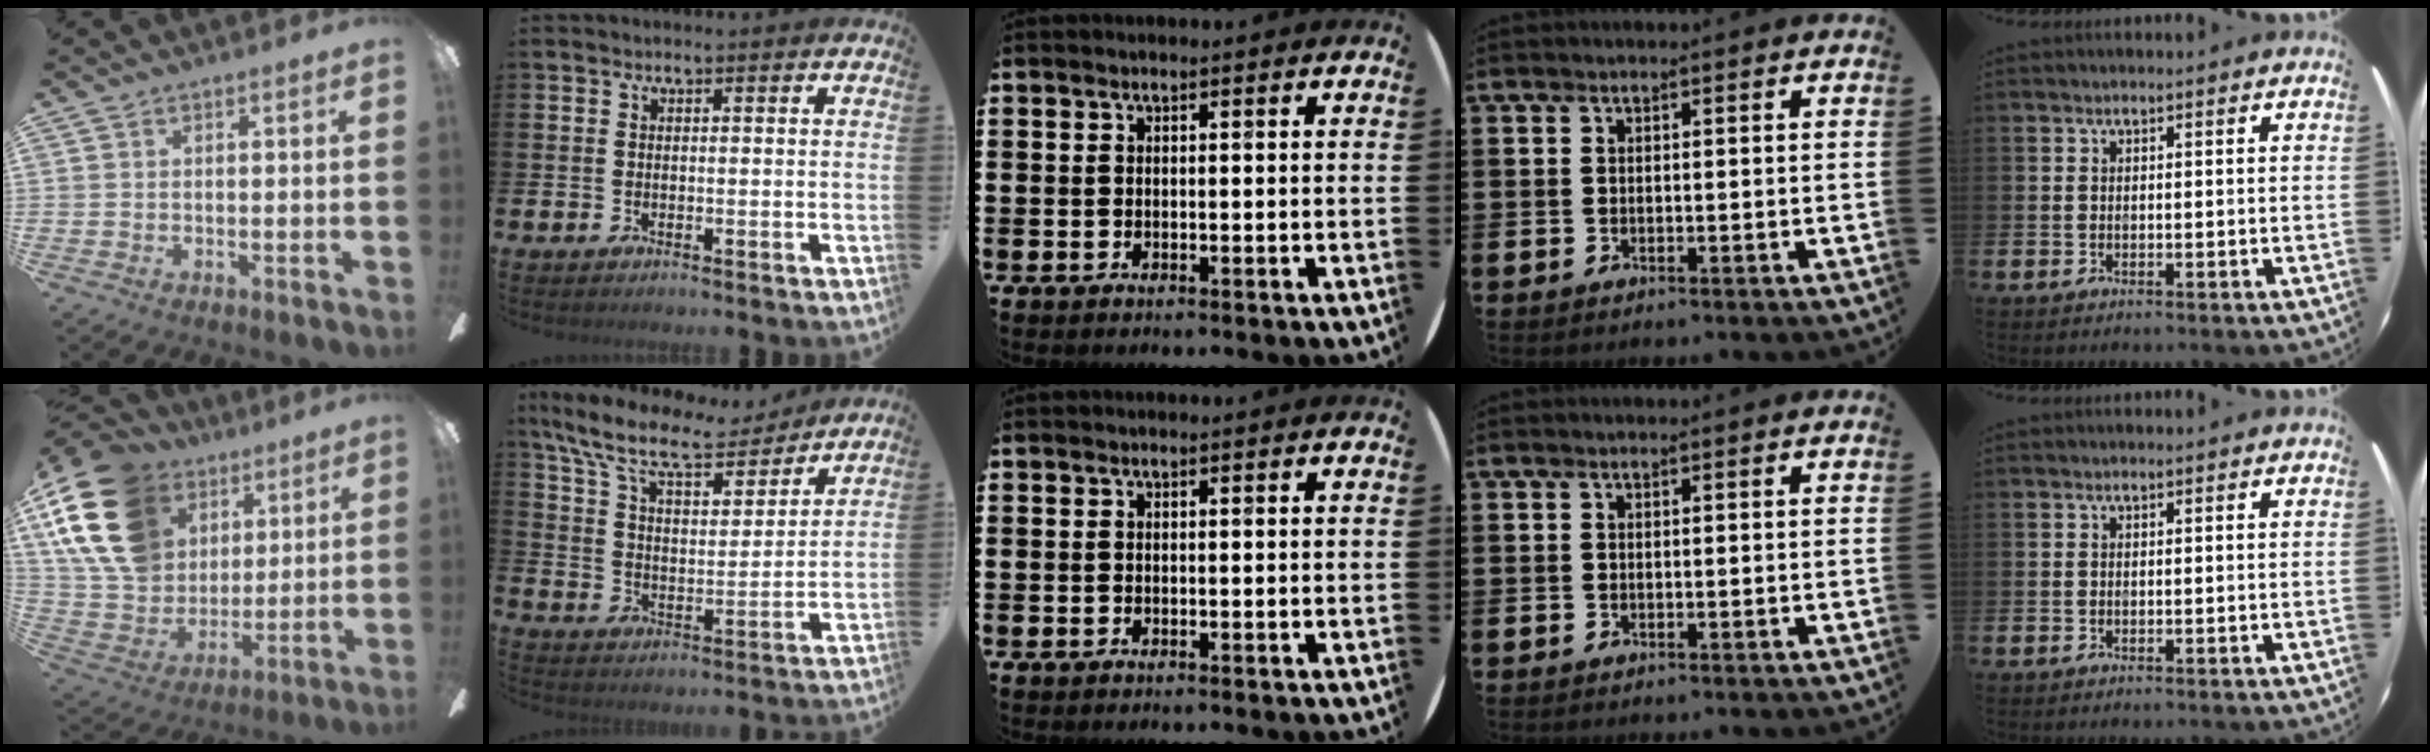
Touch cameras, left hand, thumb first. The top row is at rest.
{"thumb": {"total": 20.8, "force": [9.2, 15.2, 10.9], "torque": [-0.242, -0.022, 0.175]}, "index": {"total": 11.2, "force": [9.8, 3.1, 4.6], "torque": [-0.126, -0.055, 0.170]}}